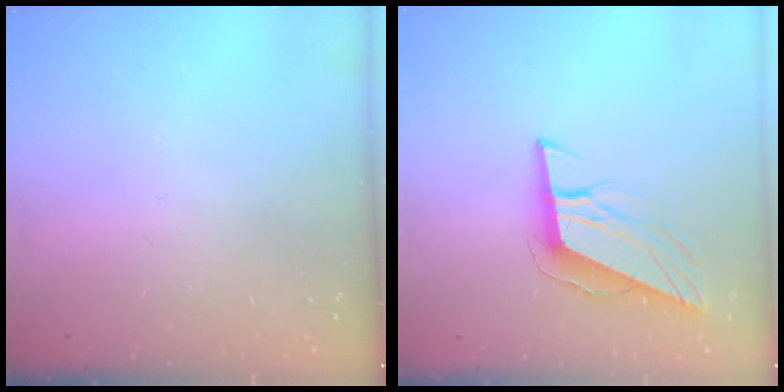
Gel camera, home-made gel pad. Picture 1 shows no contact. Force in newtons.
{"total": 10.7, "press": 10.3, "slide": 2.6}